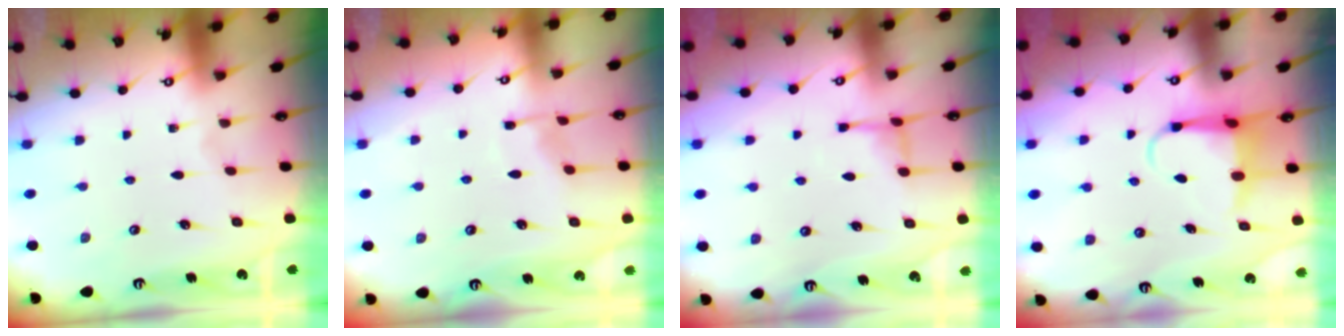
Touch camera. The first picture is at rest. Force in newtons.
{"total": 5.4, "press": 5.3, "slide": 0.5}
{"total": 5.1, "press": 5.0, "slide": 0.7}
{"total": 4.7, "press": 4.6, "slide": 0.5}